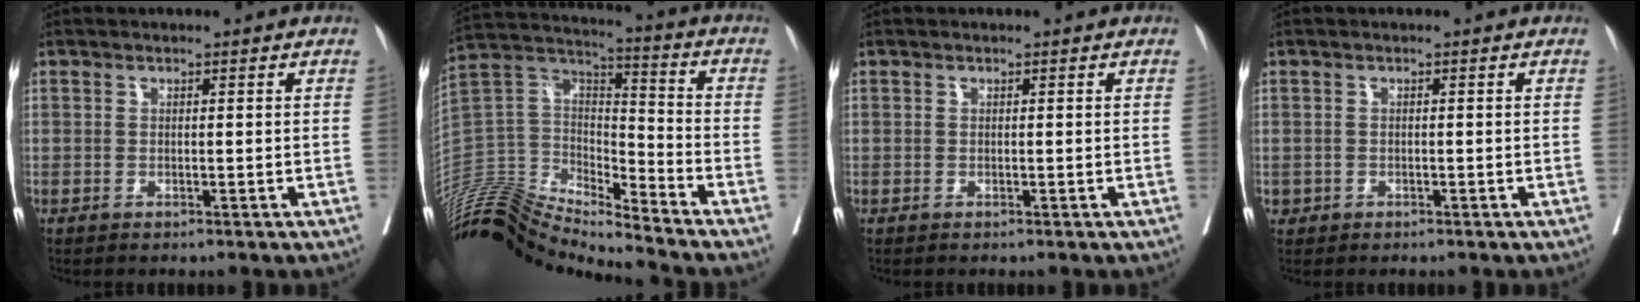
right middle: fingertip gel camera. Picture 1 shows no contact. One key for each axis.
{"total": 17.2, "fx": -16.6, "fy": 0.9, "fz": 4.5, "tx": -0.082, "ty": 0.053, "tz": -0.312}
{"total": 0.0}
{"total": 0.8, "fx": -0.2, "fy": 0.7, "fz": 0.1, "tx": 0.000, "ty": 0.005, "tz": 0.000}